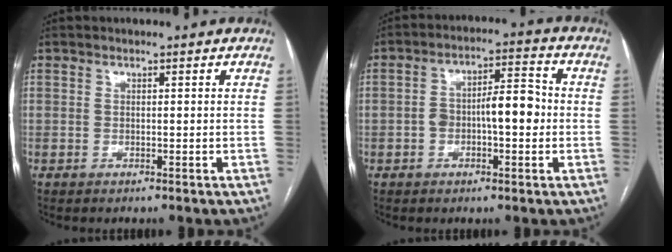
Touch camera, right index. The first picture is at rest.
{"total": 7.9, "force": [-0.8, 2.8, 7.4], "torque": [-0.127, 0.026, -0.014]}